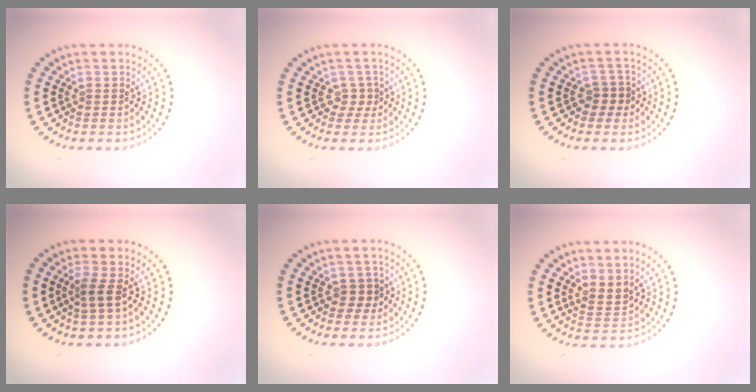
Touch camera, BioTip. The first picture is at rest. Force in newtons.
{"total": 1.4, "press": 0.9, "slide": 1.0}
{"total": 1.7, "press": 1.4, "slide": 0.9}
{"total": 1.6, "press": 1.2, "slide": 1.0}
{"total": 1.3, "press": 1.1, "slide": 0.6}
{"total": 2.0, "press": 1.4, "slide": 1.4}